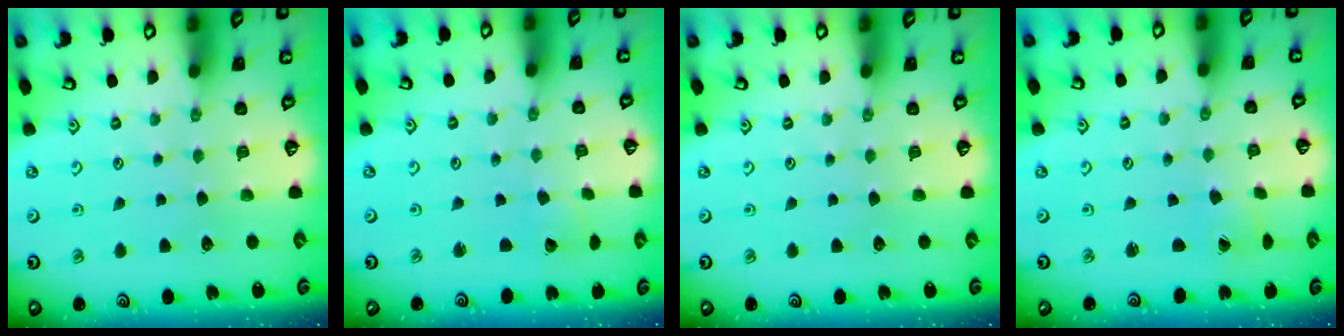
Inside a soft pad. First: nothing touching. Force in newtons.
{"total": 2.3, "press": 2.3, "slide": 0.2}
{"total": 0.0}
{"total": 0.0}